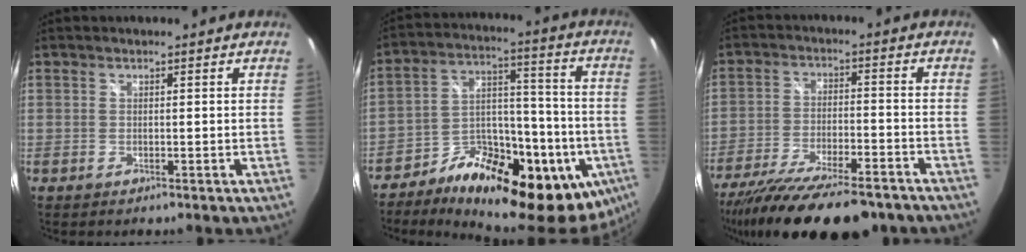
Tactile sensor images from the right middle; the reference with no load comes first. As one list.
[{"total": 27.2, "force": [-13.2, 13.2, 19.8], "torque": [-0.283, 0.014, -0.187]}, {"total": 21.1, "force": [-16.9, 5.3, 11.5], "torque": [-0.218, -0.049, -0.261]}]